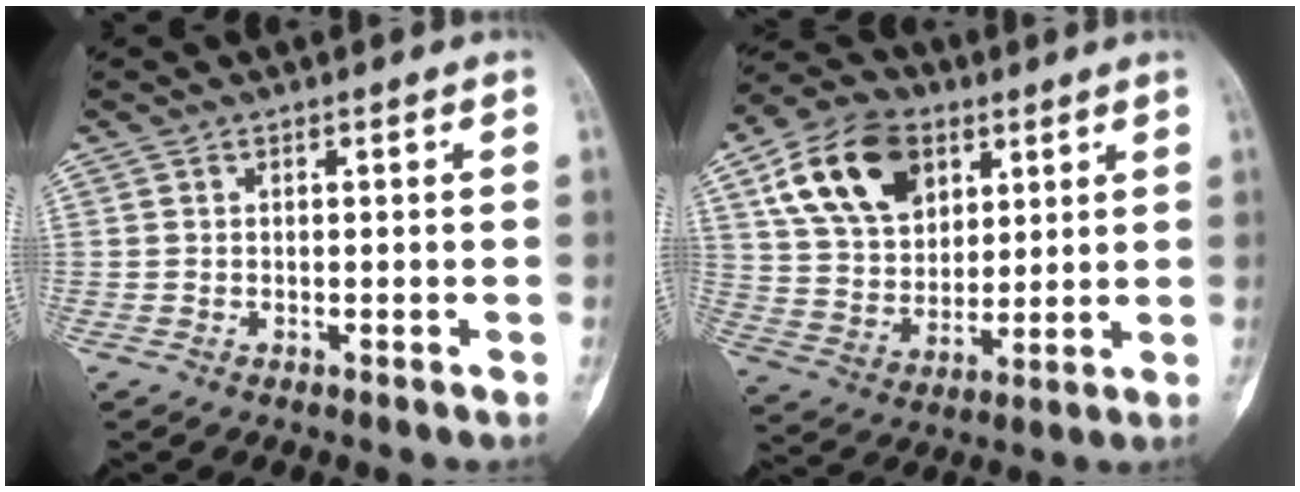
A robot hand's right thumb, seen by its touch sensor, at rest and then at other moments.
{"total": 17.3, "force": [7.6, 11.7, 10.2], "torque": [-0.158, -0.018, 0.140]}